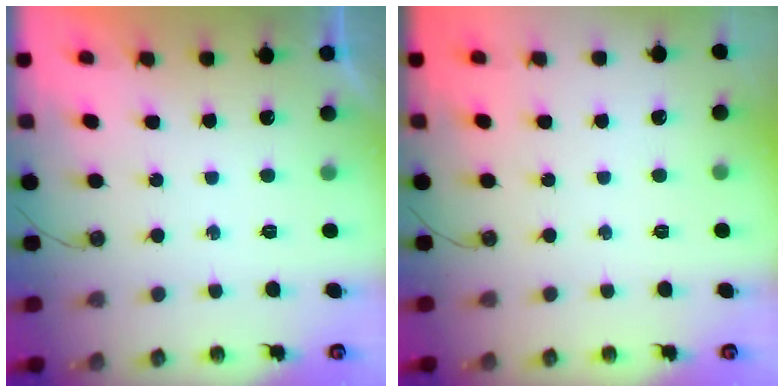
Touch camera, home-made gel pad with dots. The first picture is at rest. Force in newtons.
{"total": 0.0}